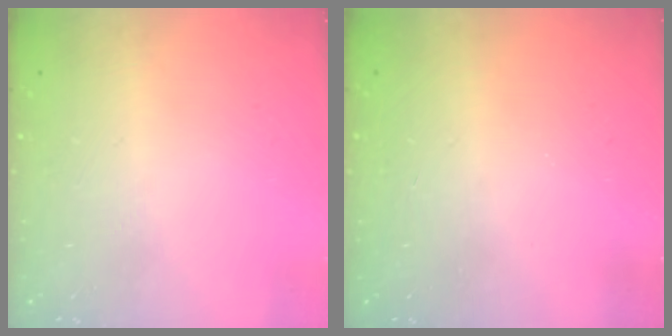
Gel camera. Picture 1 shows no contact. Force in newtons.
{"total": 0.0}